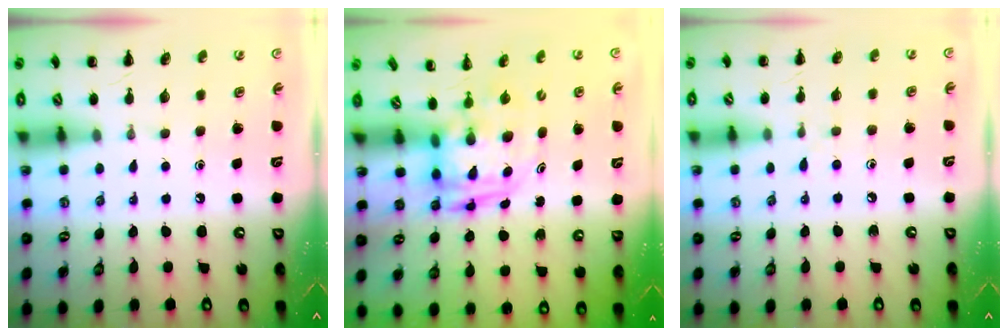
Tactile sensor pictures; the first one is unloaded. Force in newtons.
{"total": 3.3, "press": 3.2, "slide": 0.7}
{"total": 3.7, "press": 3.2, "slide": 1.9}